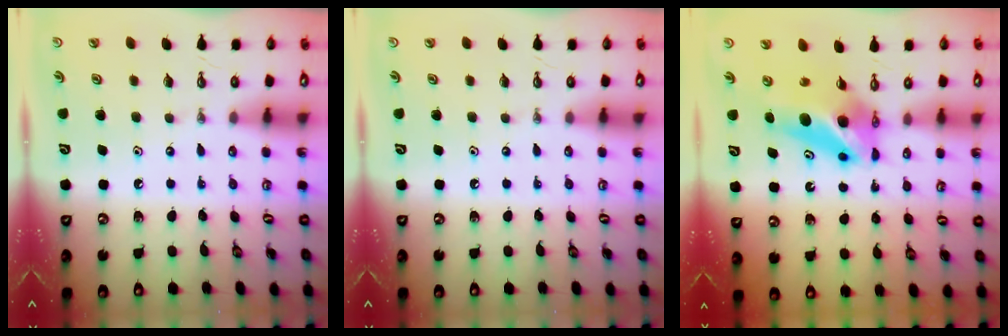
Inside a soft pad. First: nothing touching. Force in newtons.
{"total": 0.0}
{"total": 7.9, "press": 7.9, "slide": 1.1}